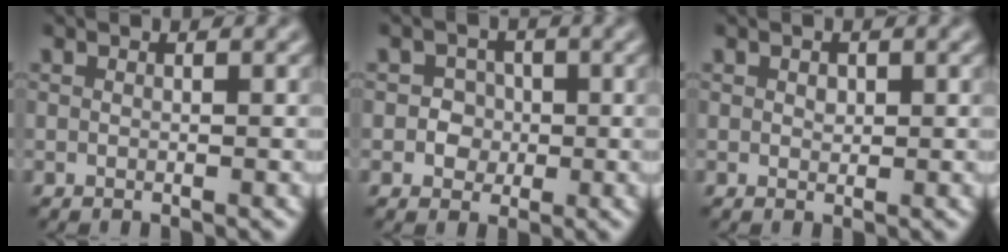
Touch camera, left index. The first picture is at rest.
{"total": 2.3, "force": [-0.1, 2.2, 0.7], "torque": [0.012, 0.005, -0.016]}
{"total": 0.7, "force": [0.2, 0.6, 0.4], "torque": [-0.008, -0.002, 0.004]}